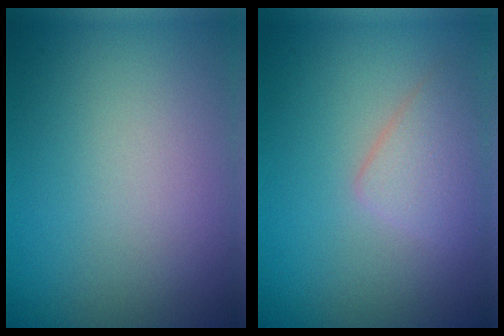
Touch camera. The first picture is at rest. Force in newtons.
{"total": 2.4, "press": 2.4, "slide": 0.2}